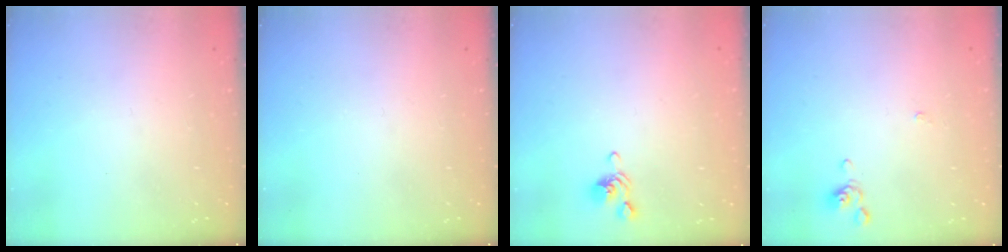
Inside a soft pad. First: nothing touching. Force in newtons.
{"total": 0.0}
{"total": 2.6, "press": 2.5, "slide": 0.5}
{"total": 0.0}